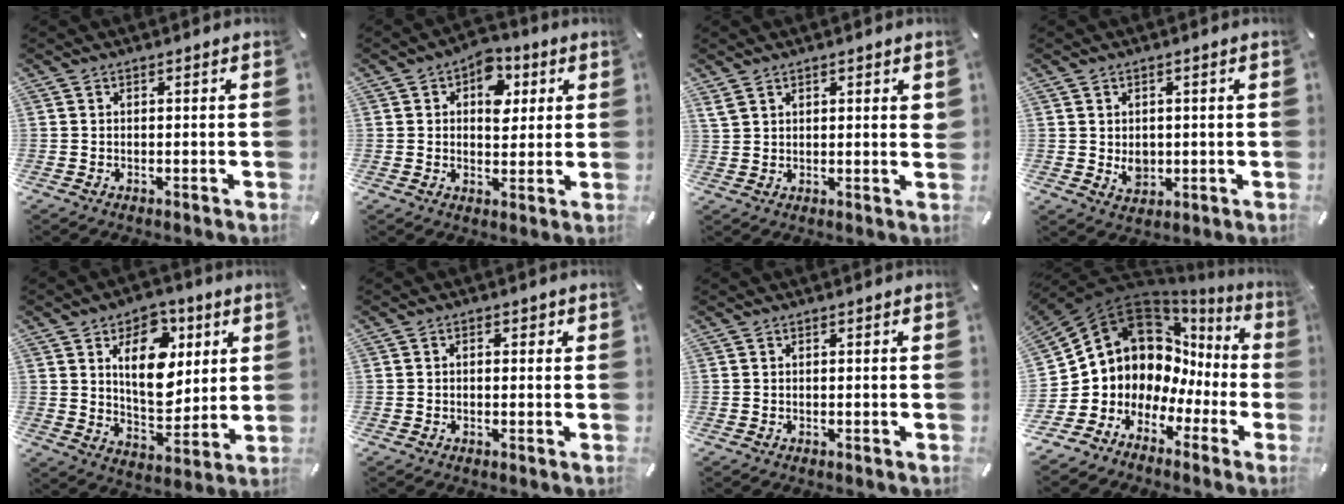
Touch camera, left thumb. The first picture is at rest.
{"total": 9.2, "force": [2.6, 6.5, 5.9], "torque": [-0.069, -0.002, 0.039]}
{"total": 3.4, "force": [2.1, 1.7, 2.1], "torque": [-0.036, -0.003, 0.038]}
{"total": 4.1, "force": [0.1, 3.6, 2.0], "torque": [-0.013, -0.004, 0.001]}
{"total": 15.2, "force": [5.4, 9.9, 10.1], "torque": [-0.142, -0.011, 0.095]}
{"total": 1.4, "force": [-0.1, 1.1, 0.9], "torque": [-0.010, 0.003, -0.005]}
{"total": 0.0}
{"total": 9.1, "force": [4.6, 7.7, 1.9], "torque": [-0.055, -0.079, 0.091]}